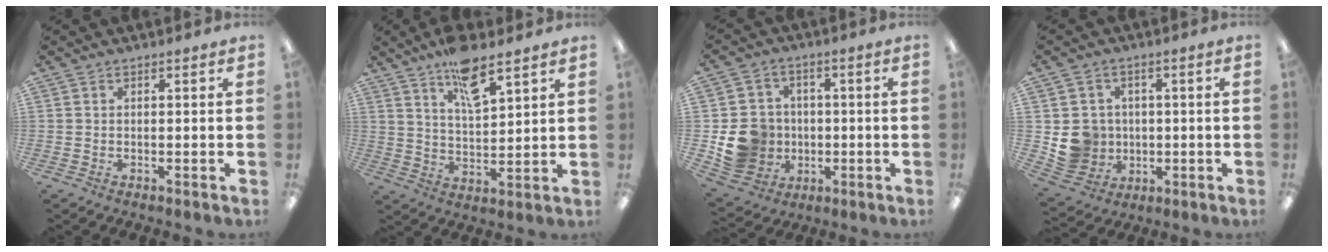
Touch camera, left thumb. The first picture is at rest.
{"total": 10.2, "force": [7.4, 3.2, 6.1], "torque": [-0.099, -0.039, 0.128]}
{"total": 11.3, "force": [-1.9, 10.6, 3.5], "torque": [-0.085, 0.019, -0.023]}
{"total": 8.2, "force": [0.1, 8.0, 1.6], "torque": [-0.048, 0.006, 0.015]}